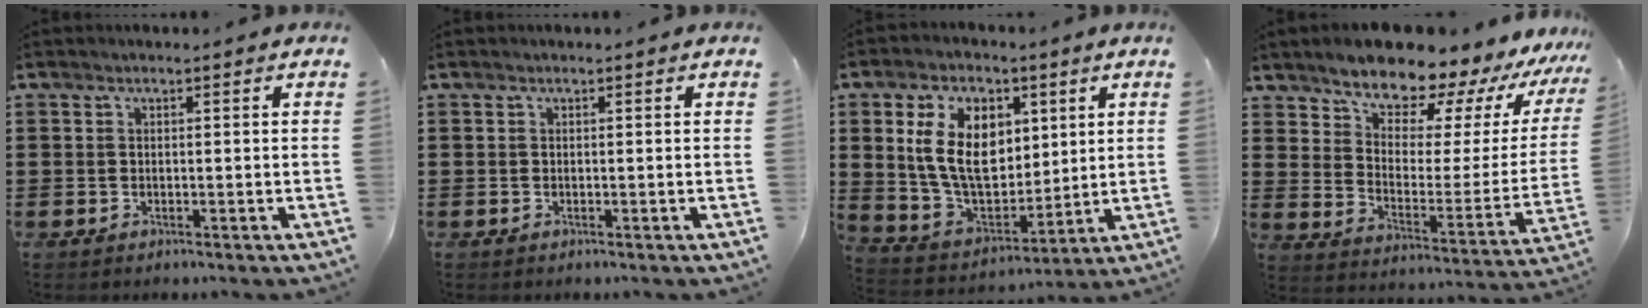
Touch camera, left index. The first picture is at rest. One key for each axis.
{"total": 0.0}
{"total": 12.3, "fx": 4.0, "fy": 7.9, "fz": 8.5, "tx": -0.194, "ty": 0.013, "tz": 0.076}
{"total": 10.4, "fx": 9.7, "fy": 3.0, "fz": 2.4, "tx": -0.069, "ty": -0.084, "tz": 0.166}